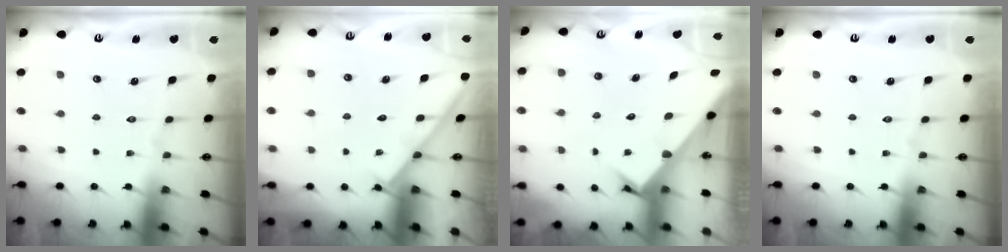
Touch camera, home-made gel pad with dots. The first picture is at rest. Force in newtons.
{"total": 2.0, "press": 1.9, "slide": 0.3}
{"total": 2.8, "press": 2.8, "slide": 0.2}
{"total": 0.0}